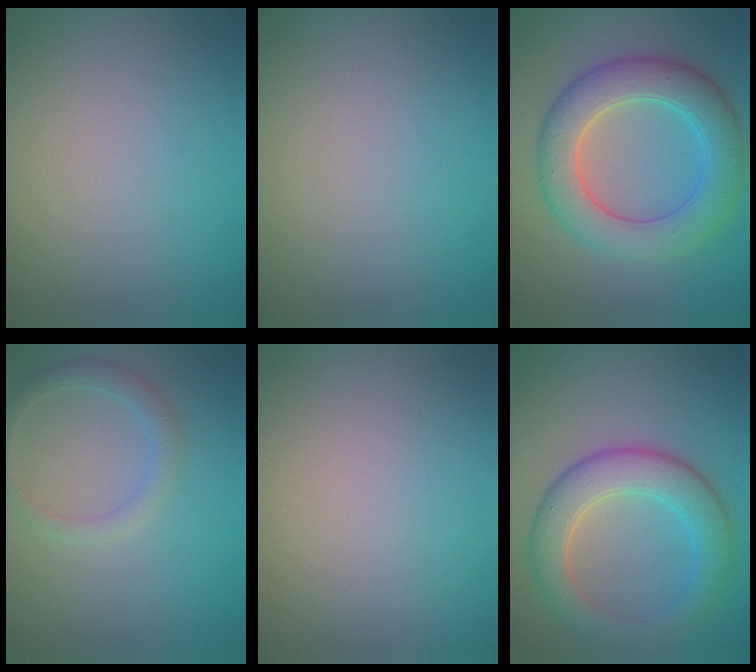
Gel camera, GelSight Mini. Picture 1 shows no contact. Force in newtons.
{"total": 0.0}
{"total": 7.1, "press": 7.1, "slide": 0.4}
{"total": 1.8, "press": 1.8, "slide": 0.2}
{"total": 0.0}
{"total": 5.7, "press": 5.7, "slide": 0.1}